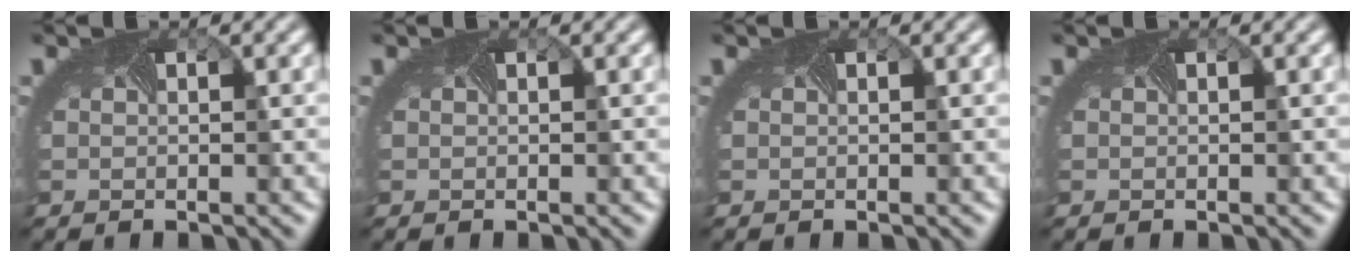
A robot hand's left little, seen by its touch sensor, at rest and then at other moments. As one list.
[{"total": 0.0}, {"total": 0.0}, {"total": 0.0}]